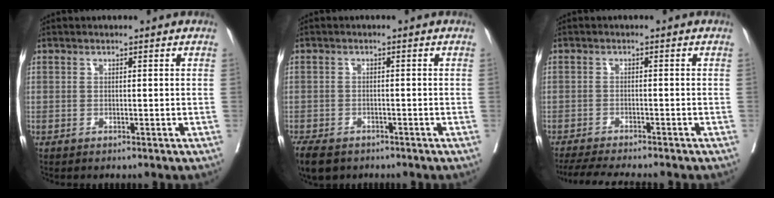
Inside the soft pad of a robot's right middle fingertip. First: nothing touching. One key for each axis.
{"total": 8.4, "fx": -5.8, "fy": 4.7, "fz": 3.8, "tx": -0.085, "ty": -0.012, "tz": -0.086}
{"total": 9.9, "fx": -8.8, "fy": 0.7, "fz": 4.4, "tx": -0.061, "ty": -0.018, "tz": -0.128}